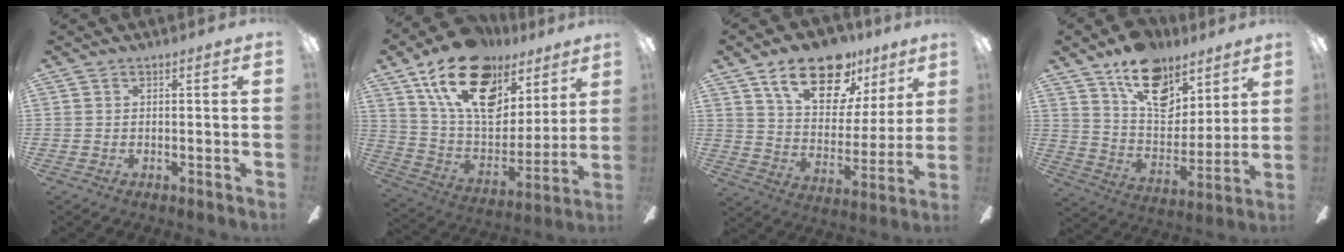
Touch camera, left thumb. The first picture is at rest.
{"total": 23.4, "force": [13.4, 13.4, 13.7], "torque": [-0.229, -0.057, 0.244]}
{"total": 19.4, "force": [12.8, 9.9, 10.8], "torque": [-0.167, -0.062, 0.221]}
{"total": 19.0, "force": [12.1, 11.3, 9.3], "torque": [-0.141, -0.068, 0.218]}